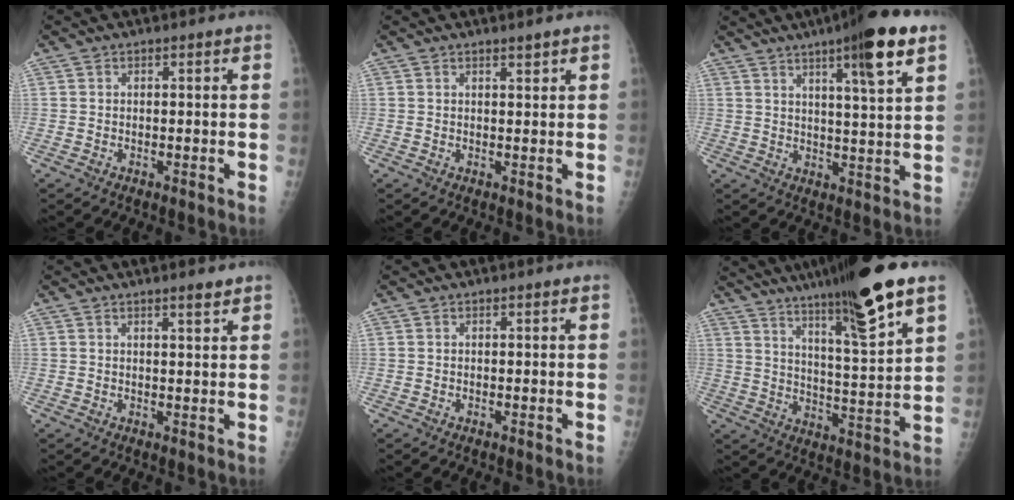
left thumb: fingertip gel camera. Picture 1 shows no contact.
{"total": 1.3, "force": [1.1, 0.1, 0.8], "torque": [-0.009, -0.008, 0.018]}
{"total": 12.2, "force": [6.8, 1.1, 10.1], "torque": [-0.150, -0.027, 0.096]}
{"total": 2.2, "force": [1.8, 0.2, 1.4], "torque": [-0.019, -0.013, 0.027]}
{"total": 0.0}
{"total": 18.2, "force": [12.1, 1.1, 13.5], "torque": [-0.202, -0.055, 0.193]}